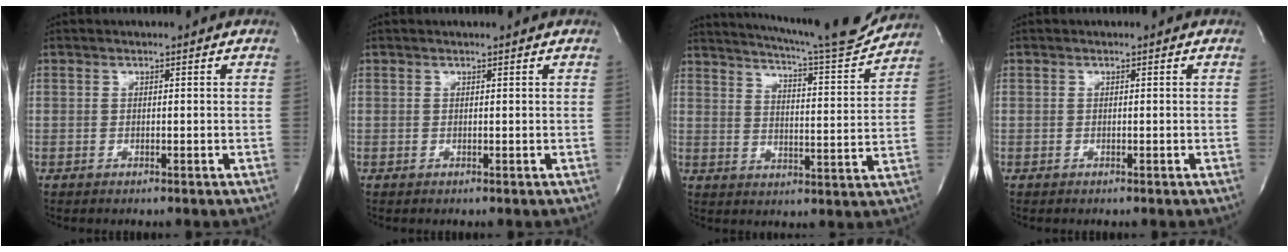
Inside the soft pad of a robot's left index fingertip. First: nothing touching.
{"total": 1.1, "force": [1.0, -0.2, 0.4], "torque": [-0.007, 0.004, 0.015]}
{"total": 16.2, "force": [15.0, 0.3, 6.0], "torque": [-0.101, -0.036, 0.201]}
{"total": 0.0}